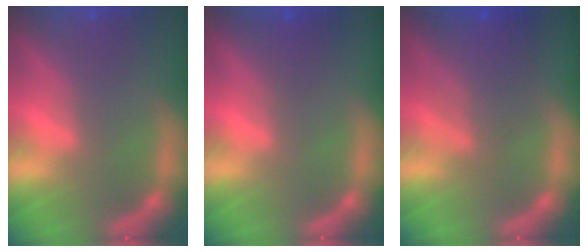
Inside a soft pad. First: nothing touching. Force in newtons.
{"total": 1.0}
{"total": 4.5}